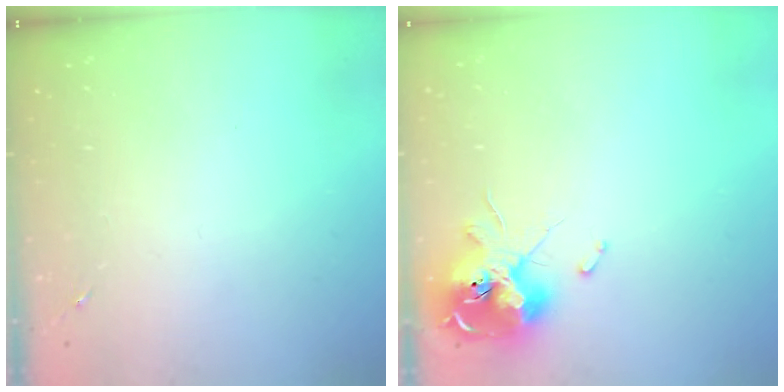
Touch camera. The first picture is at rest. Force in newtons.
{"total": 13.9, "press": 13.8, "slide": 1.9}